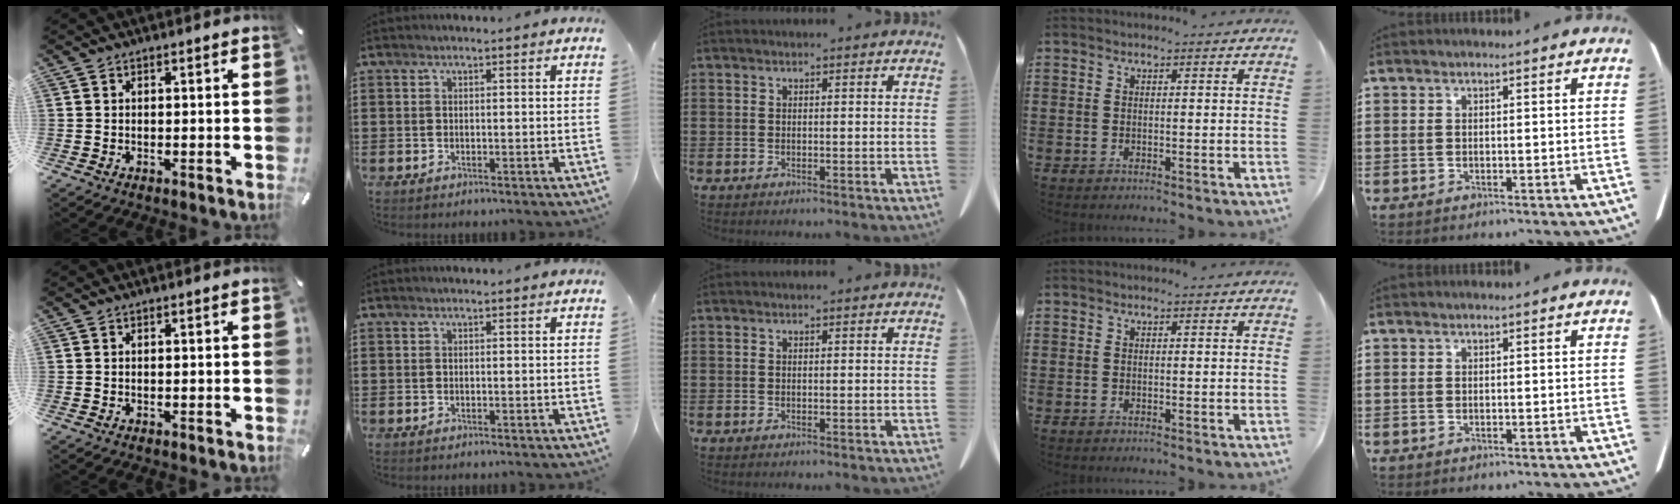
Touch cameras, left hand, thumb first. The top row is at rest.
{}